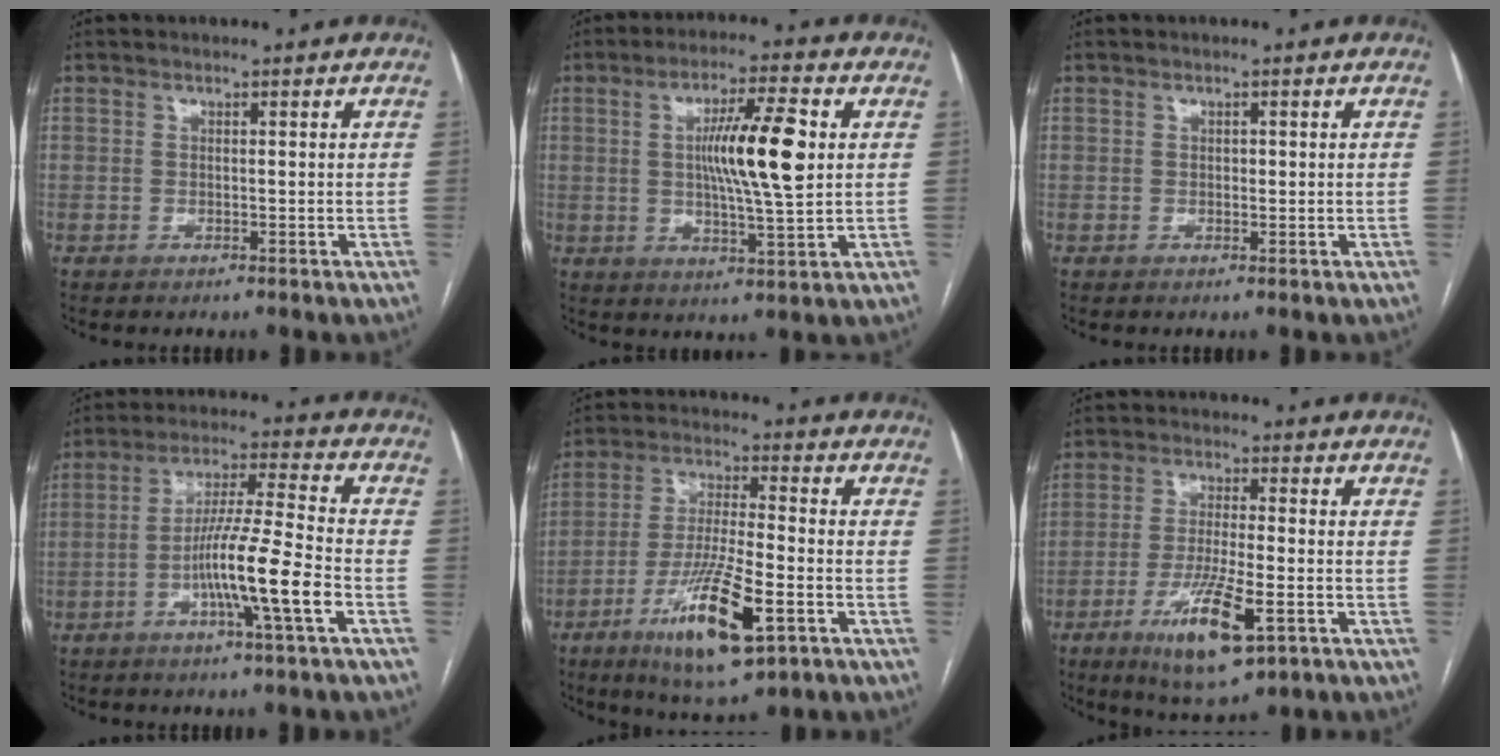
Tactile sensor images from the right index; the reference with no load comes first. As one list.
[{"total": 11.0, "force": [1.6, 0.7, 10.9], "torque": [-0.190, 0.001, 0.027]}, {"total": 0.5, "force": [0.0, 0.4, 0.4], "torque": [-0.007, 0.001, -0.001]}, {"total": 11.4, "force": [-4.1, -0.9, 10.5], "torque": [-0.196, -0.001, -0.075]}, {"total": 14.2, "force": [-6.4, 2.3, 12.5], "torque": [-0.239, -0.023, -0.108]}, {"total": 11.1, "force": [-4.9, 1.9, 9.8], "torque": [-0.186, -0.022, -0.079]}]